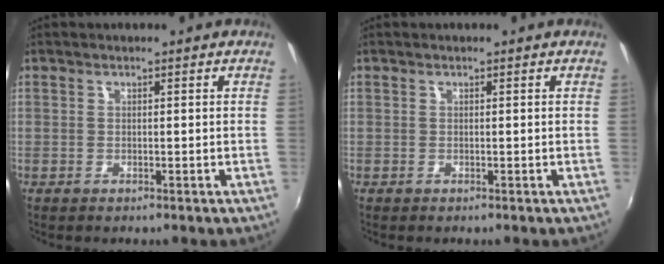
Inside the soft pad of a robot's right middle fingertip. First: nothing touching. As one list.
[{"total": 0.0}]